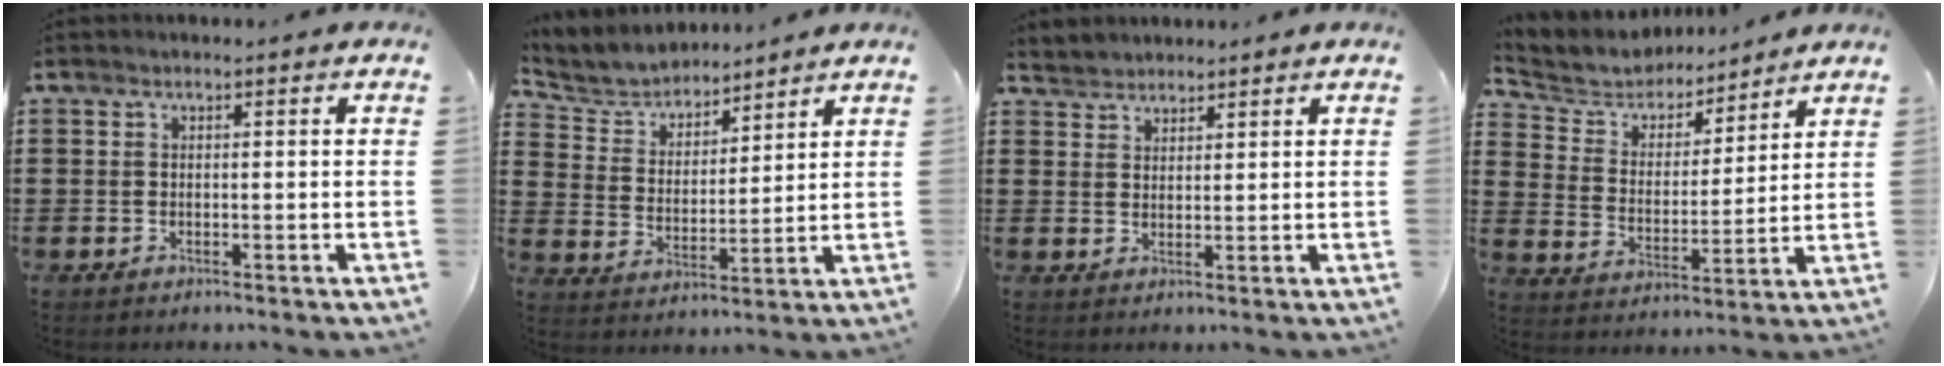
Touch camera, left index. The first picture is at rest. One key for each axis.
{"total": 4.9, "fx": 4.7, "fy": 1.5, "fz": 0.1, "tx": -0.035, "ty": -0.023, "tz": 0.079}
{"total": 2.3, "fx": 2.2, "fy": 0.7, "fz": -0.5, "tx": 0.002, "ty": 0.002, "tz": 0.043}
{"total": 6.1, "fx": 5.8, "fy": 1.7, "fz": 0.1, "tx": -0.041, "ty": -0.036, "tz": 0.100}